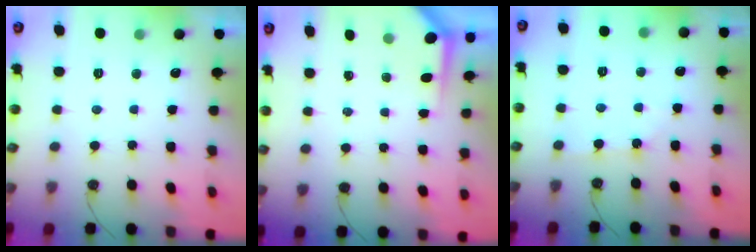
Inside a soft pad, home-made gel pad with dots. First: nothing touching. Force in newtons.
{"total": 3.6, "press": 3.6, "slide": 0.4}
{"total": 2.9, "press": 2.8, "slide": 0.6}